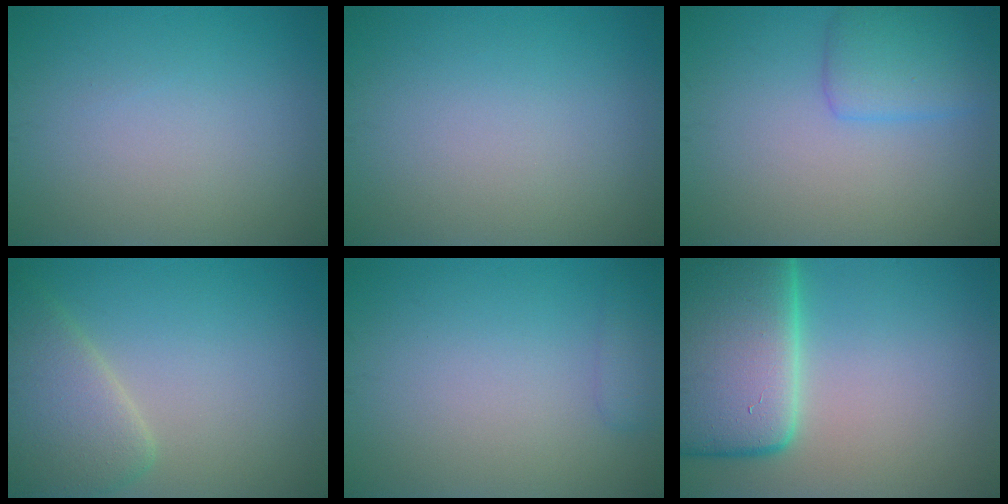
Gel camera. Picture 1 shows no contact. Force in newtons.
{"total": 0.0}
{"total": 3.1, "press": 3.1, "slide": 0.2}
{"total": 4.9, "press": 4.8, "slide": 0.5}
{"total": 1.5, "press": 1.5, "slide": 0.1}
{"total": 15.0, "press": 14.9, "slide": 1.1}